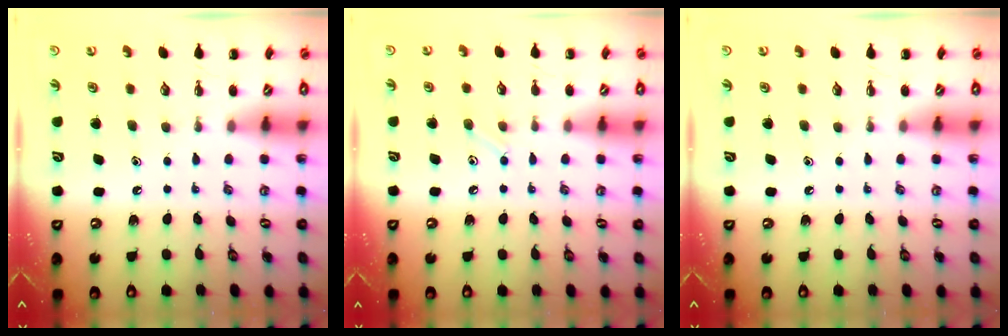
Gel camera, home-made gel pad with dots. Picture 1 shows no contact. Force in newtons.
{"total": 5.3, "press": 5.1, "slide": 1.6}
{"total": 0.0}